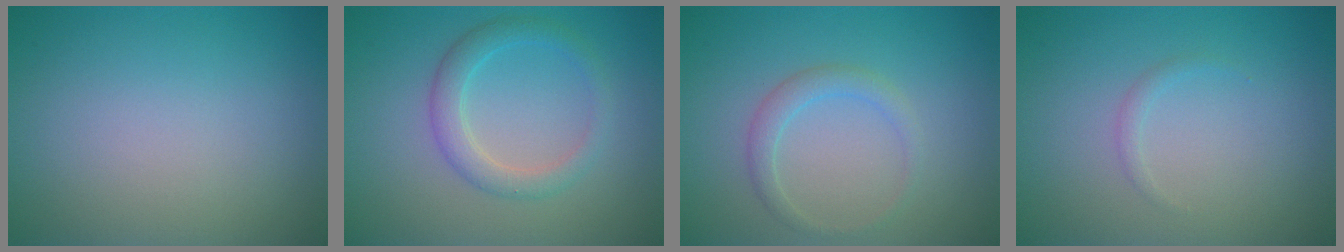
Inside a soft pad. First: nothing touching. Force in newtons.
{"total": 2.7, "press": 2.7, "slide": 0.1}
{"total": 1.7, "press": 1.7, "slide": 0.2}
{"total": 0.6, "press": 0.6, "slide": 0.1}